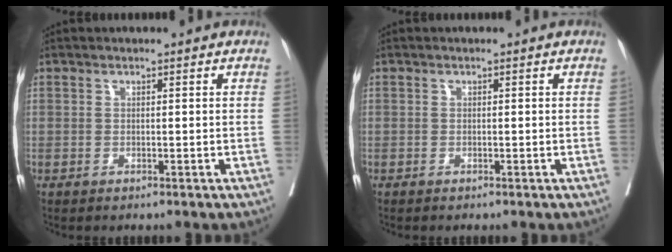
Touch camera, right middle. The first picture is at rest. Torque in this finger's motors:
{"motor_torque": [1.10, -0.94, -0.02, -0.21]}